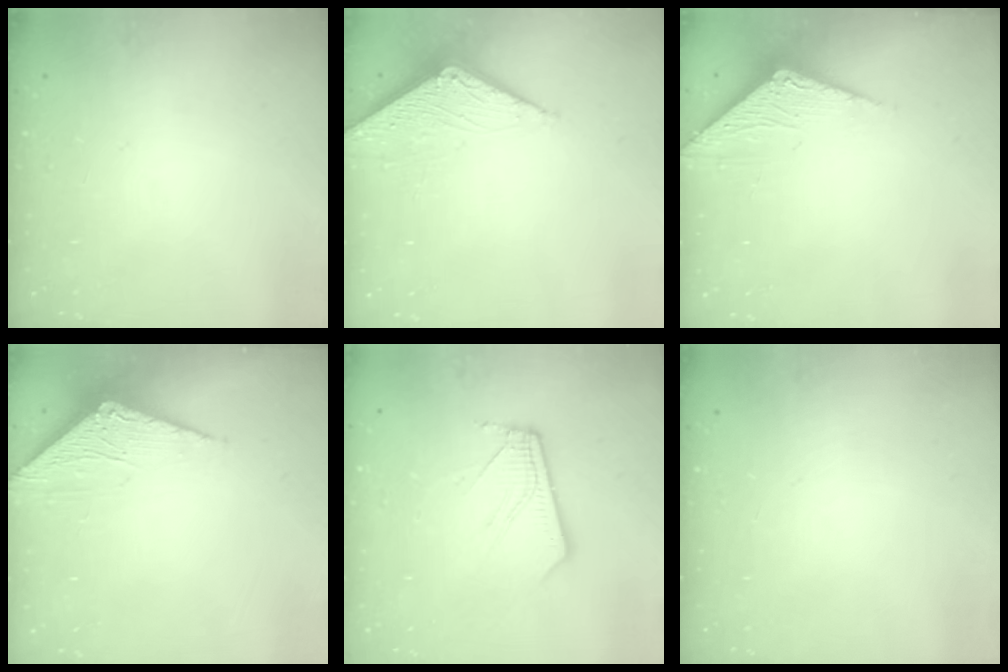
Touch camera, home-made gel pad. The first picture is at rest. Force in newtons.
{"total": 2.8, "press": 2.8, "slide": 0.3}
{"total": 3.5, "press": 3.5, "slide": 0.2}
{"total": 3.1, "press": 3.1, "slide": 0.2}
{"total": 10.2, "press": 10.1, "slide": 1.2}
{"total": 0.0}